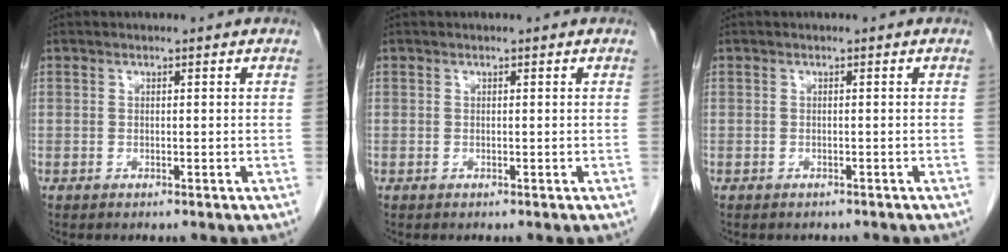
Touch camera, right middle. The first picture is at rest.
{"total": 0.0}
{"total": 1.9, "force": [-1.7, 0.7, 0.4], "torque": [-0.013, -0.003, -0.020]}